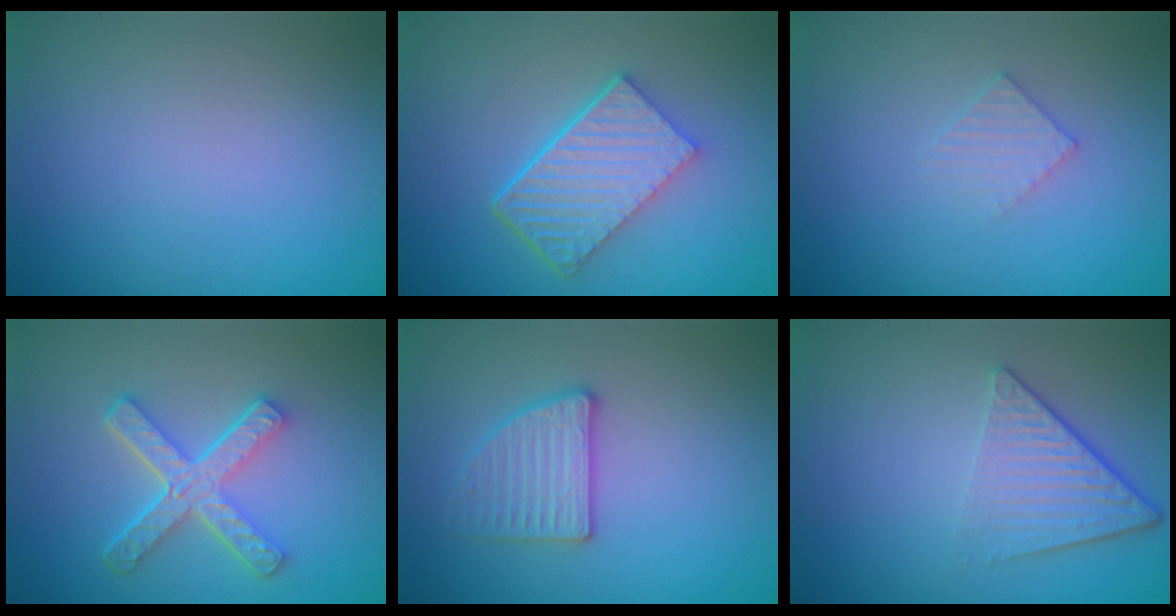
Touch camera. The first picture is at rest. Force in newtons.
{"total": 6.2, "press": 4.3, "slide": 4.4}
{"total": 1.4, "press": 1.4, "slide": 0.2}
{"total": 5.1, "press": 3.6, "slide": 3.5}
{"total": 2.7, "press": 2.6, "slide": 0.8}
{"total": 4.5, "press": 2.9, "slide": 3.4}